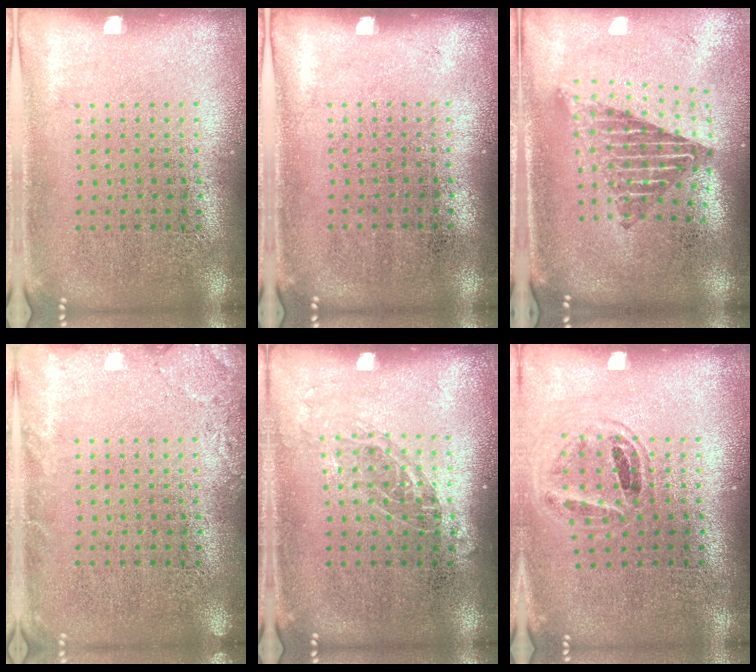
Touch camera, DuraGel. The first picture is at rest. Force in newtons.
{"total": 0.0}
{"total": 2.2, "press": 1.6, "slide": 1.4}
{"total": 1.9, "press": 1.8, "slide": 0.3}
{"total": 1.0, "press": 0.9, "slide": 0.5}
{"total": 0.9, "press": 0.9, "slide": 0.0}